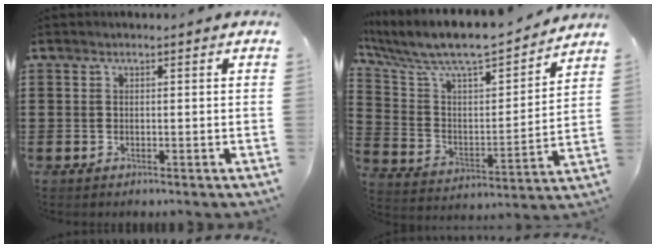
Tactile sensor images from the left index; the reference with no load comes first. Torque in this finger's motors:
{"motor_torque": [1.28, -0.85, 0.51, 0.21]}